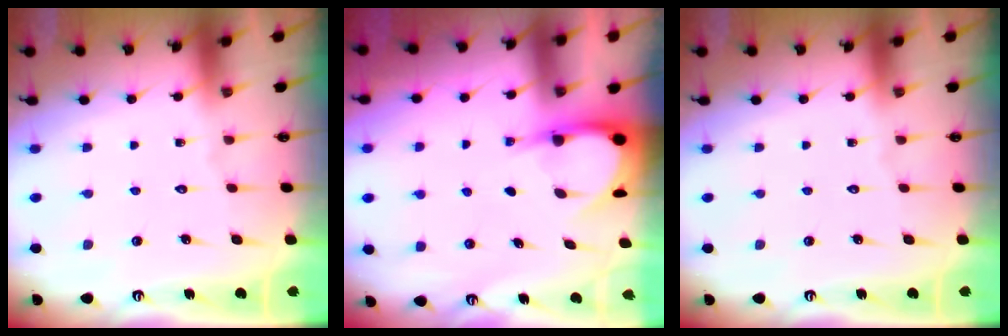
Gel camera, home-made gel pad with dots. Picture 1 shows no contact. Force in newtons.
{"total": 4.6, "press": 4.5, "slide": 0.4}
{"total": 0.0}